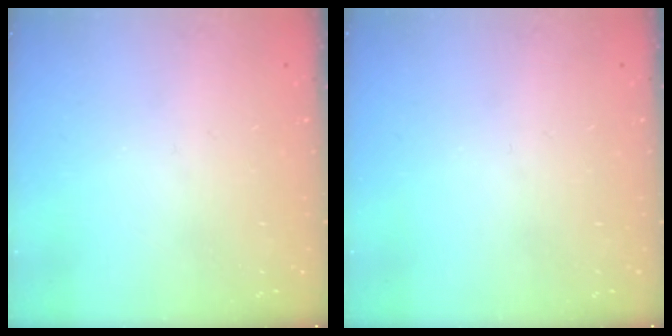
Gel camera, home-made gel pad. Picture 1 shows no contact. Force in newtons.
{"total": 0.0}